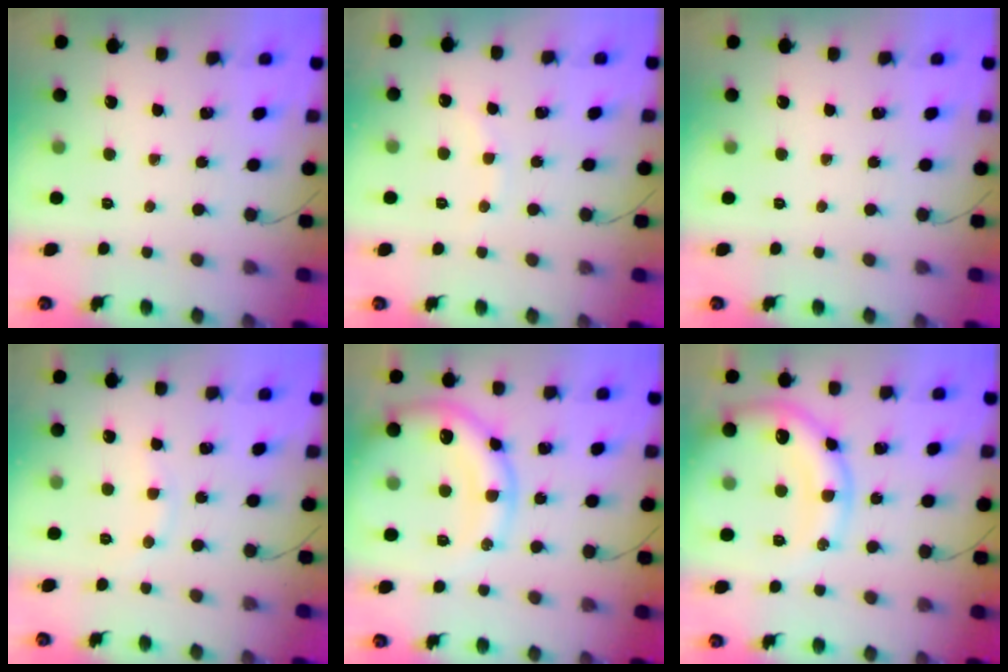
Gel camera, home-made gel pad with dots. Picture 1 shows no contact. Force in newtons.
{"total": 4.9, "press": 4.8, "slide": 1.0}
{"total": 0.0}
{"total": 6.6, "press": 6.3, "slide": 1.7}
{"total": 15.1, "press": 14.9, "slide": 2.4}
{"total": 15.1, "press": 14.9, "slide": 2.4}